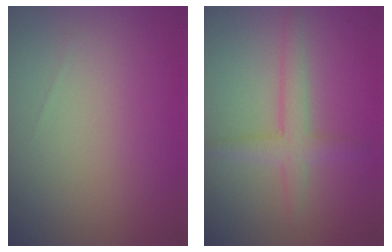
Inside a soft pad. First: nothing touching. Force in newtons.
{"total": 2.7, "press": 2.7, "slide": 0.2}